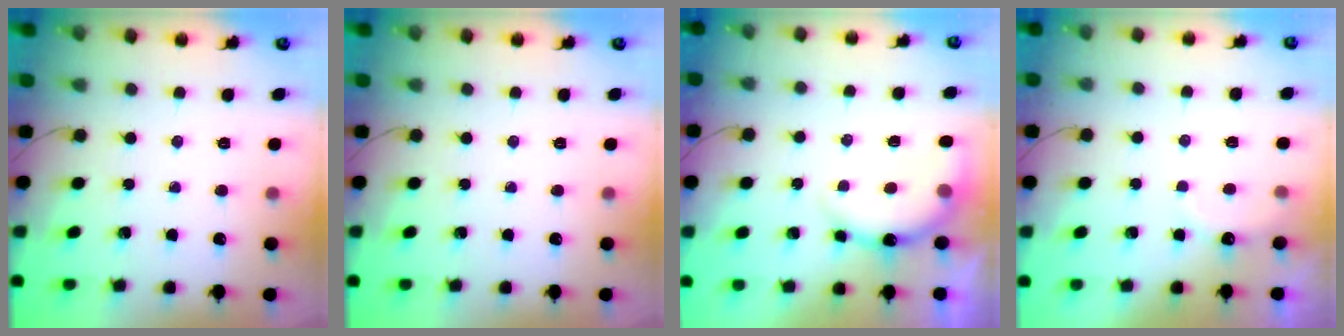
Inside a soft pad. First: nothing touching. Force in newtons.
{"total": 0.0}
{"total": 8.5, "press": 8.5, "slide": 0.8}
{"total": 6.7, "press": 6.6, "slide": 1.2}